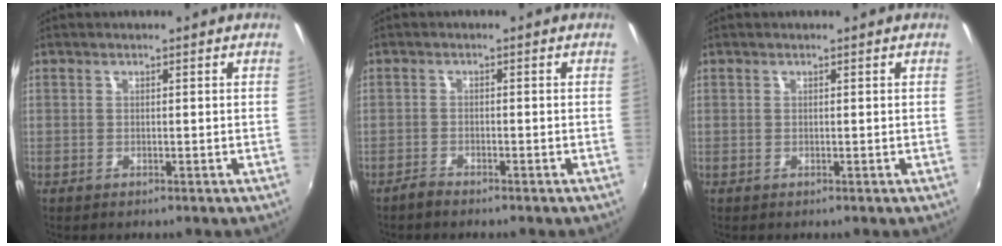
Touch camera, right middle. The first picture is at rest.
{"total": 1.8, "force": [-1.7, 0.2, 0.4], "torque": [-0.018, -0.001, -0.033]}
{"total": 0.0}